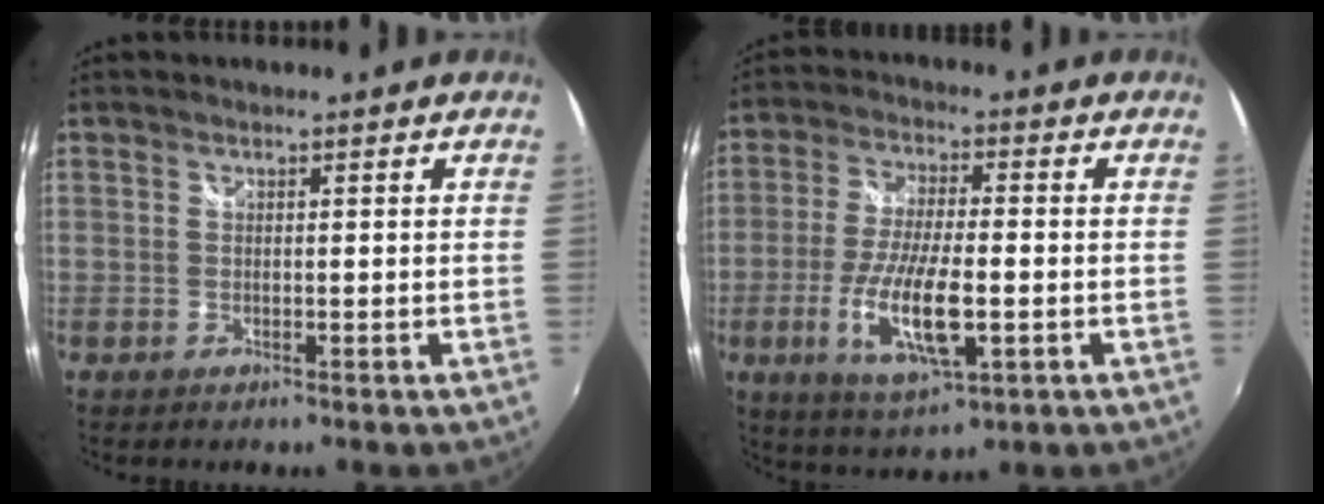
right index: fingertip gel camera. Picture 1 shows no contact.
{"total": 12.8, "force": [-3.7, 3.7, 11.7], "torque": [-0.233, -0.020, -0.065]}